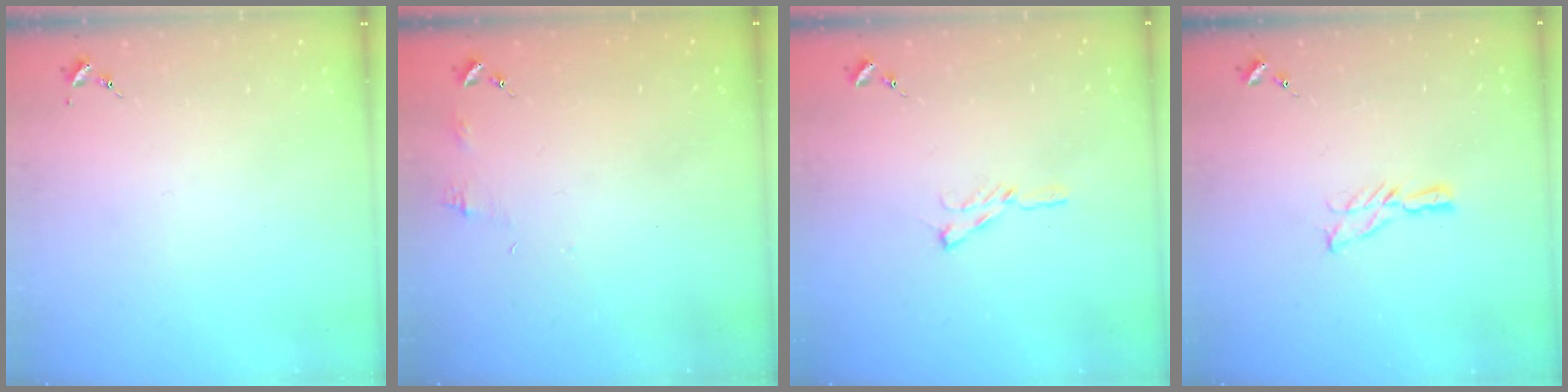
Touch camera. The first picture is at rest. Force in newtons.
{"total": 4.5, "press": 4.5, "slide": 0.5}
{"total": 5.8, "press": 5.8, "slide": 0.6}
{"total": 5.8, "press": 5.8, "slide": 0.5}